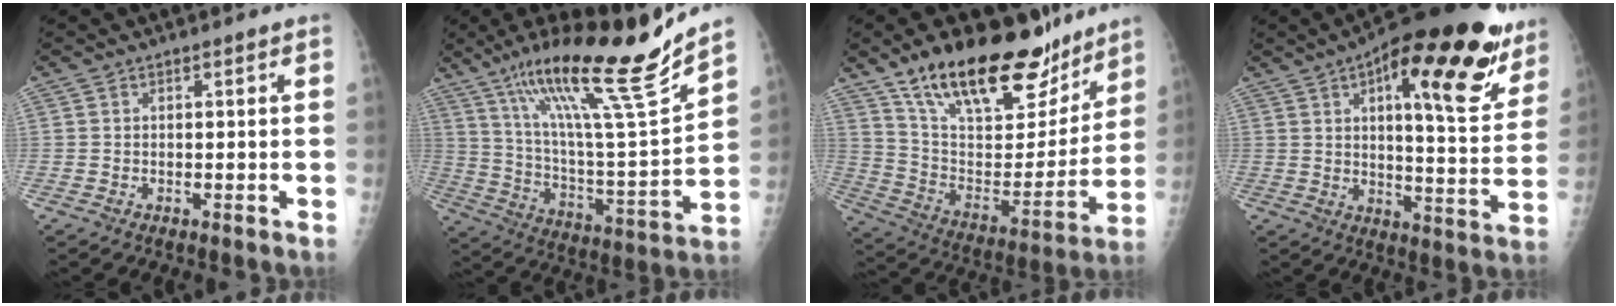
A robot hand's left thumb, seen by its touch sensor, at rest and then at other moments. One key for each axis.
{"total": 24.5, "fx": 17.5, "fy": 1.9, "fz": 17.1, "tx": -0.258, "ty": -0.072, "tz": 0.304}
{"total": 27.3, "fx": 19.1, "fy": 11.4, "fz": 15.9, "tx": -0.215, "ty": -0.065, "tz": 0.317}
{"total": 25.4, "fx": 13.8, "fy": 8.4, "fz": 19.6, "tx": -0.237, "ty": -0.037, "tz": 0.195}